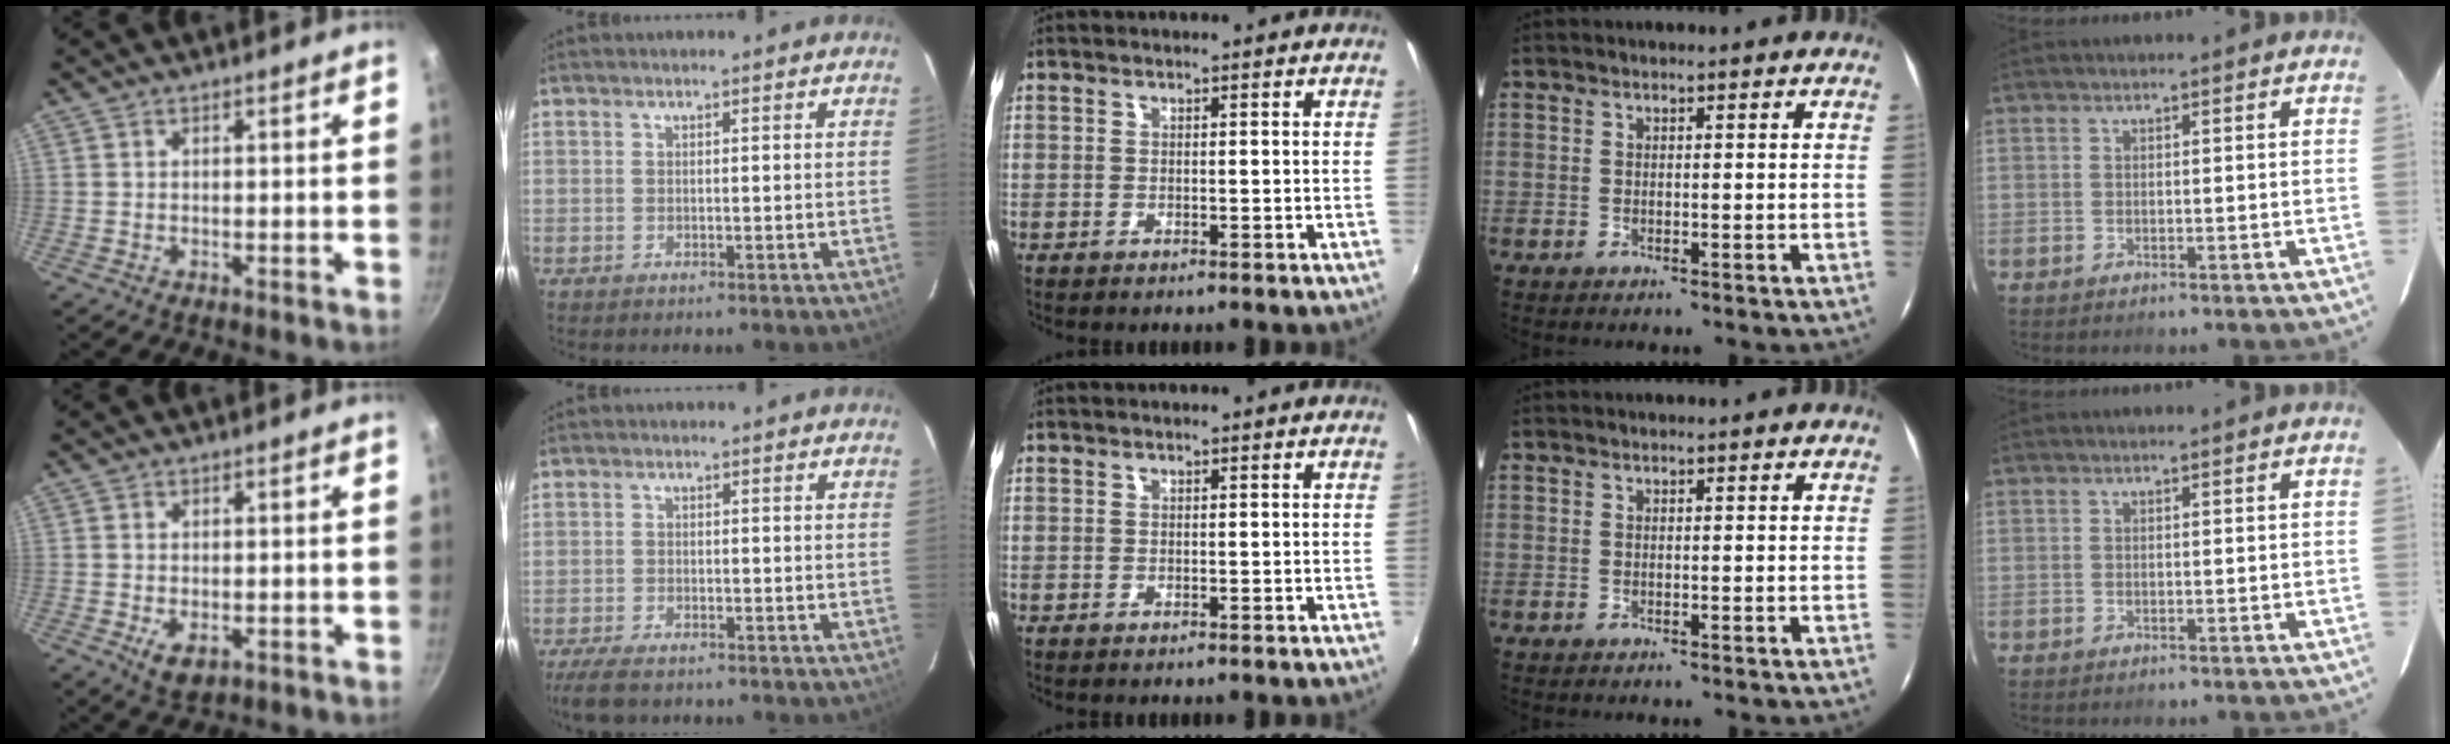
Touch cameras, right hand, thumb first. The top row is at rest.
{"thumb": {"total": 4.3, "force": [-1.0, 2.7, 3.2], "torque": [-0.048, -0.010, -0.012]}, "index": {"total": 5.7, "force": [-4.6, 1.7, 2.8], "torque": [-0.075, -0.017, -0.086]}}